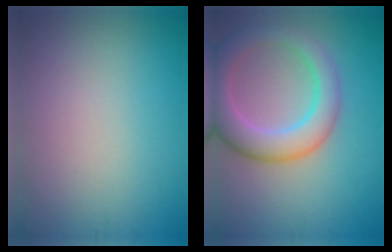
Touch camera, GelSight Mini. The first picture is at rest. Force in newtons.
{"total": 6.3, "press": 6.3, "slide": 0.5}